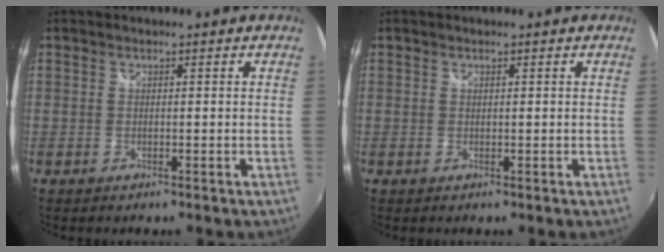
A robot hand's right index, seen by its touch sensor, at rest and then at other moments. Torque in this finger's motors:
{"motor_torque": [-0.17, 0.23, -0.03, -0.01]}